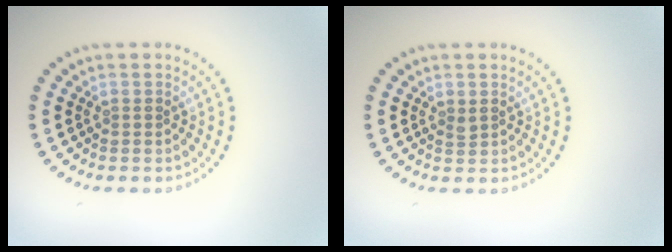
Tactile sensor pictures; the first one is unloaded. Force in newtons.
{"total": 0.6, "press": 0.5, "slide": 0.3}